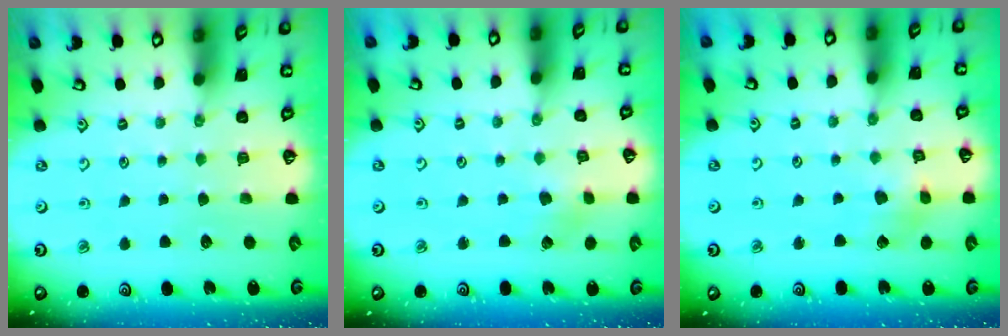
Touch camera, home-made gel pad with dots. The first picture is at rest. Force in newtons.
{"total": 2.0, "press": 2.0, "slide": 0.3}
{"total": 3.8, "press": 3.8, "slide": 0.4}